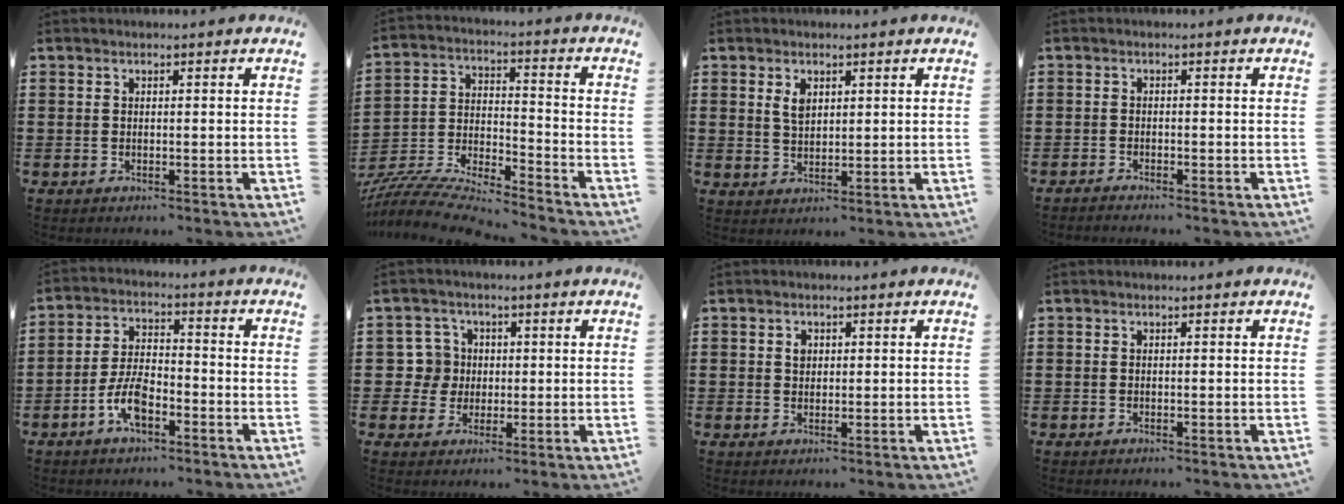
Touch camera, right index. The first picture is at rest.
{"total": 7.8, "force": [-7.5, 0.6, 2.2], "torque": [-0.056, -0.004, -0.154]}
{"total": 2.7, "force": [1.2, 1.4, 1.9], "torque": [-0.042, 0.003, 0.023]}
{"total": 1.1, "force": [-1.1, -0.1, -0.1], "torque": [-0.001, 0.003, -0.022]}
{"total": 6.7, "force": [-3.4, 3.0, 5.0], "torque": [-0.116, 0.002, -0.068]}
{"total": 5.3, "force": [0.3, 5.1, 1.3], "torque": [-0.047, 0.017, 0.007]}
{"total": 1.4, "force": [0.4, 1.1, 0.9], "torque": [-0.019, 0.006, 0.007]}
{"total": 0.0}